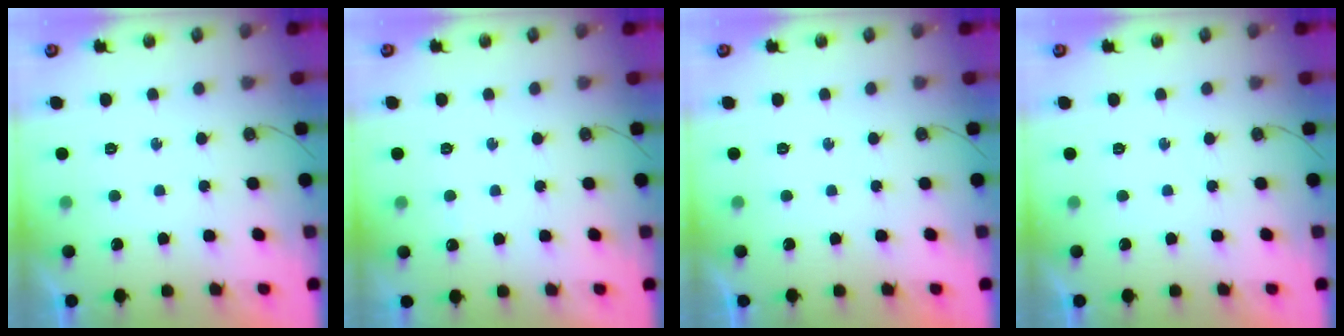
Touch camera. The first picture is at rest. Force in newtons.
{"total": 2.5, "press": 2.4, "slide": 0.5}
{"total": 0.0}
{"total": 0.0}